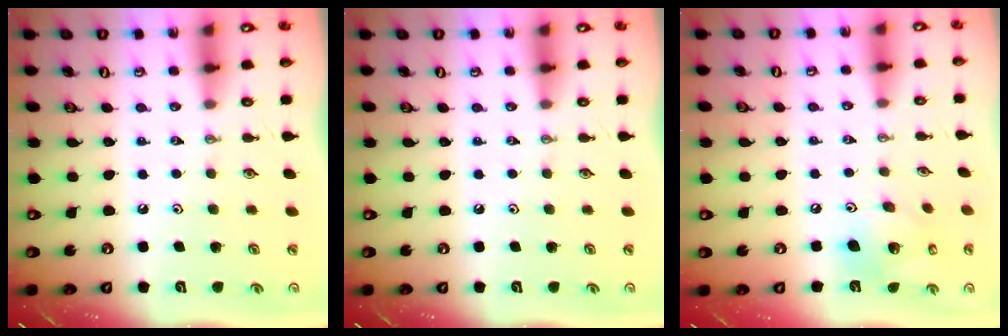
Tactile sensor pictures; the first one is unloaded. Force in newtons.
{"total": 0.0}
{"total": 14.4, "press": 14.1, "slide": 3.3}